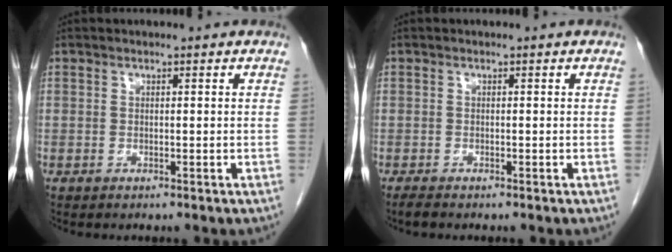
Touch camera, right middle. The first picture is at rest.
{"total": 1.0, "force": [-0.9, 0.1, 0.5], "torque": [-0.018, -0.004, -0.017]}